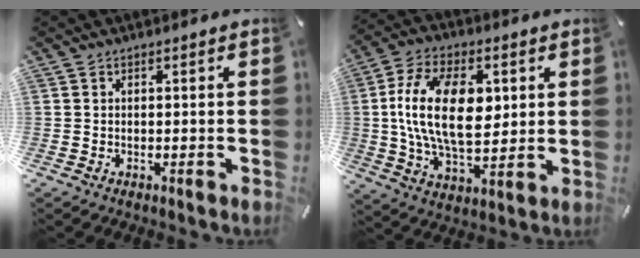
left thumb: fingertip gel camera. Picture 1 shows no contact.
{"total": 18.6, "force": [2.6, 10.8, 14.9], "torque": [-0.302, 0.002, 0.039]}